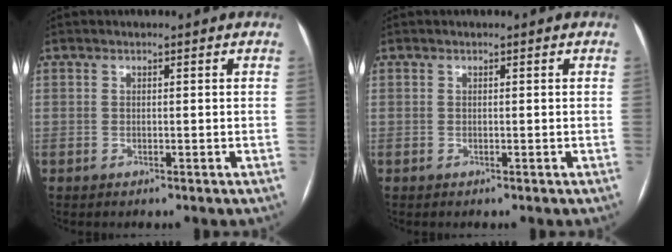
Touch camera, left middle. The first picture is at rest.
{"total": 0.0}